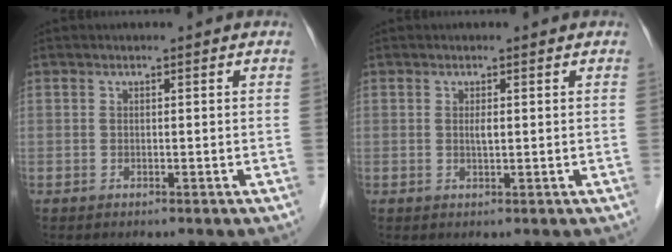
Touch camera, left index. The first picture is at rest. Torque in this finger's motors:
{"motor_torque": [0.33, 0.03, 0.00, 0.00]}